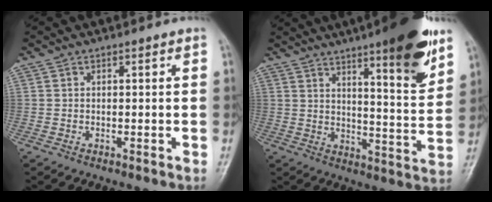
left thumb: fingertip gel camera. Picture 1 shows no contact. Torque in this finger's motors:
{"motor_torque": [2.36, 1.31, 1.57, -1.19, 0.28]}